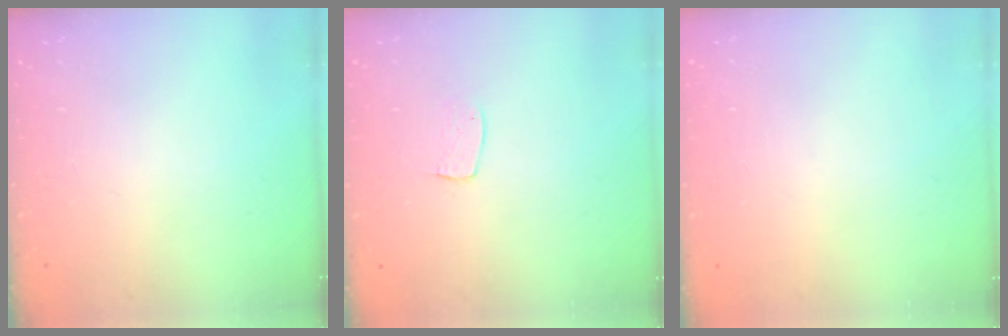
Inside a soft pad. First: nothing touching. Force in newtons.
{"total": 5.2, "press": 5.2, "slide": 0.3}
{"total": 0.0}